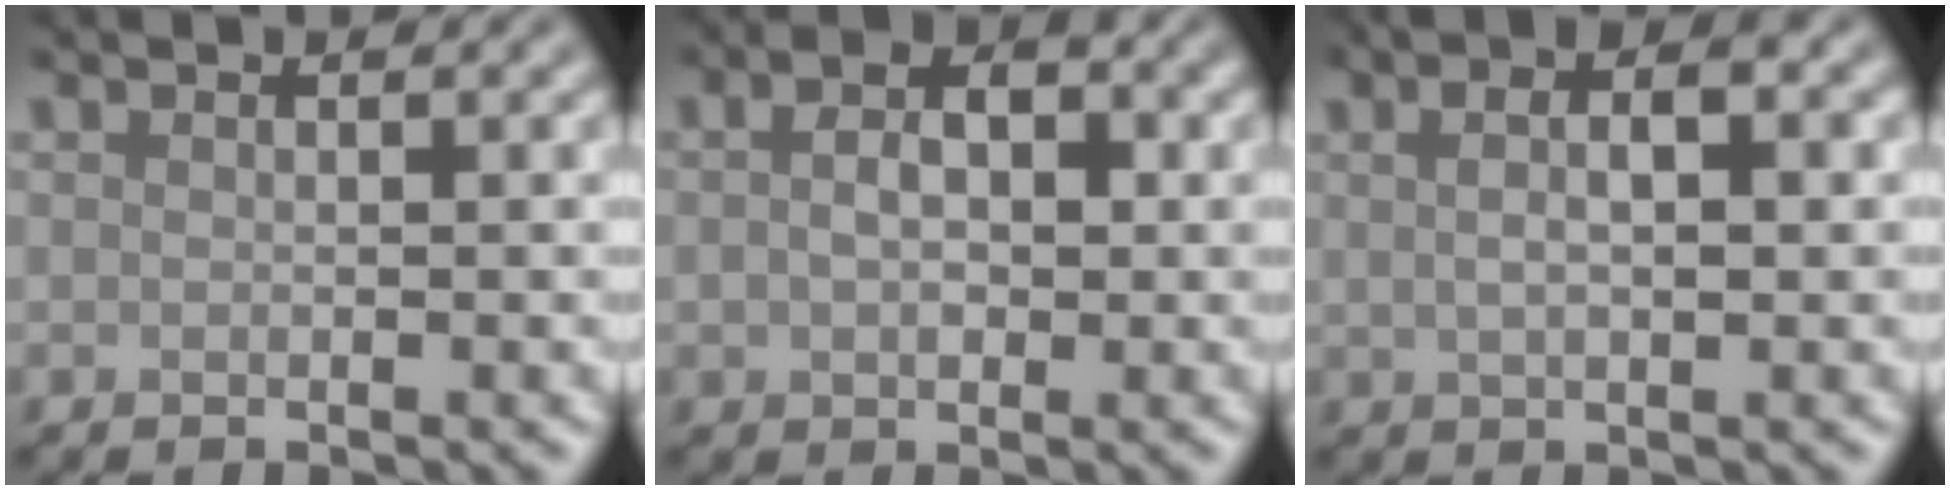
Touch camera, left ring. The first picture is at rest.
{"total": 4.4, "force": [0.6, 2.9, 3.3], "torque": [-0.059, 0.008, 0.004]}
{"total": 4.7, "force": [1.5, 1.9, 4.0], "torque": [-0.071, 0.005, 0.015]}